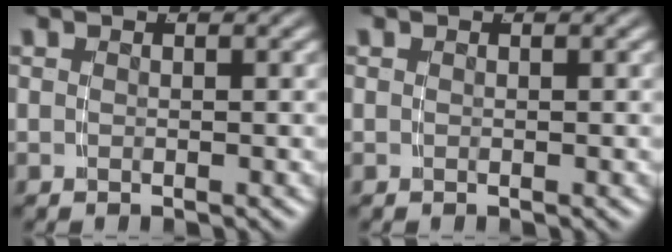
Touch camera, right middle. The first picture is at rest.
{"total": 0.0}